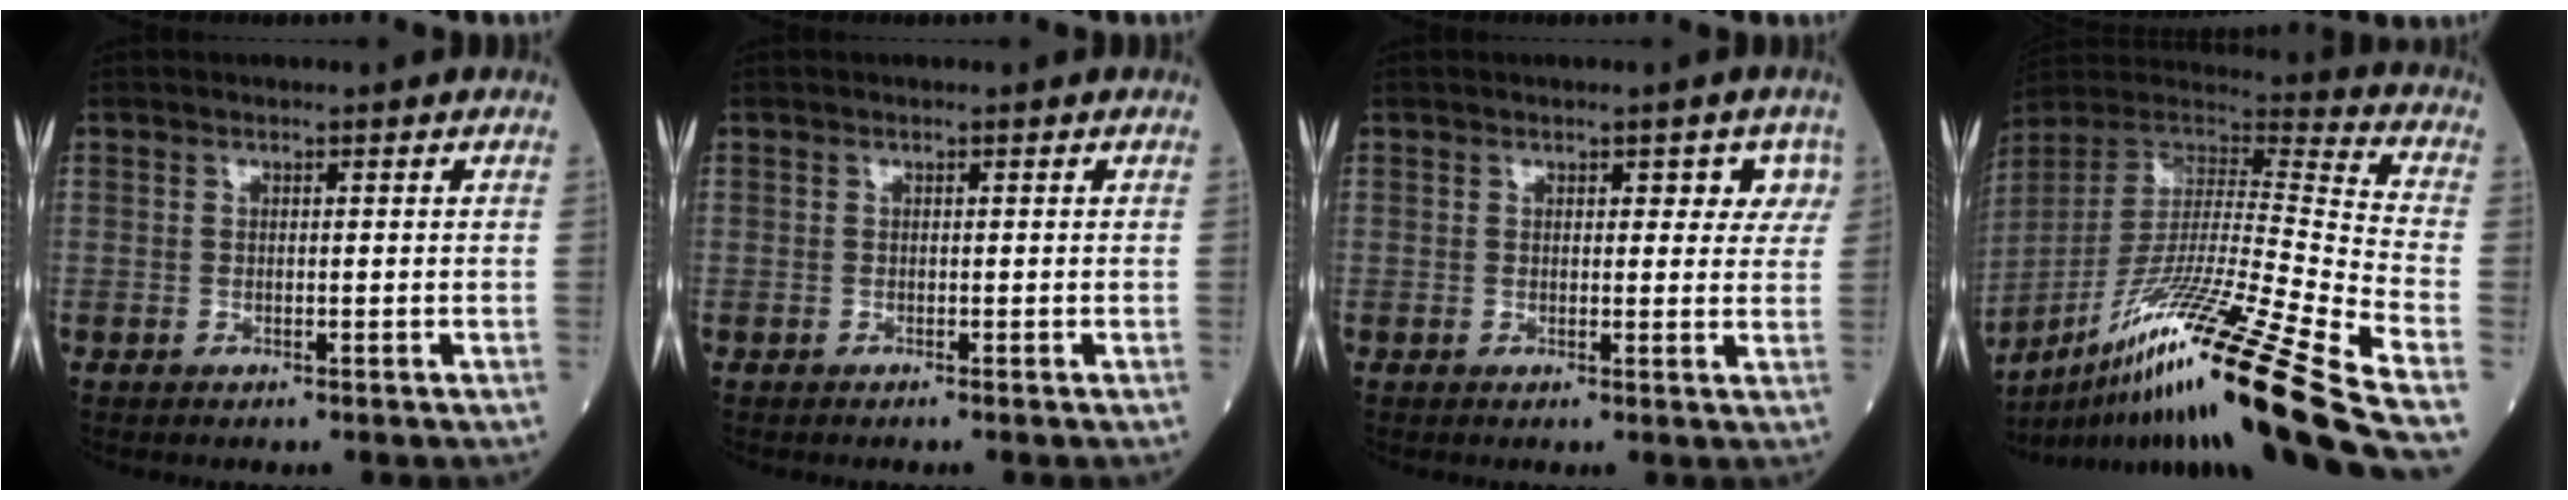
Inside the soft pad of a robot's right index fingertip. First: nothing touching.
{"total": 0.0}
{"total": 3.7, "force": [1.7, 2.1, 2.5], "torque": [-0.010, 0.008, 0.014]}
{"total": 29.9, "force": [-19.9, -1.6, 22.3], "torque": [-0.352, -0.030, -0.354]}